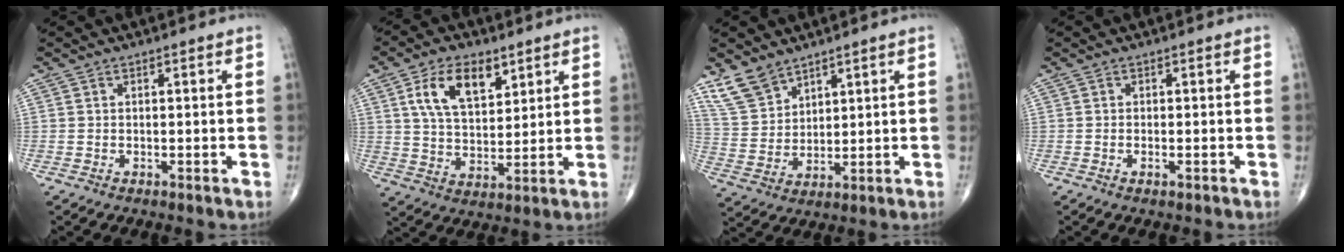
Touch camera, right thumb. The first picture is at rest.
{"total": 11.6, "force": [5.4, 6.3, 8.1], "torque": [-0.125, -0.020, 0.105]}
{"total": 7.9, "force": [6.1, 4.1, 2.8], "torque": [-0.049, -0.024, 0.136]}
{"total": 0.8, "force": [-0.4, 0.2, 0.7], "torque": [-0.013, -0.002, -0.006]}